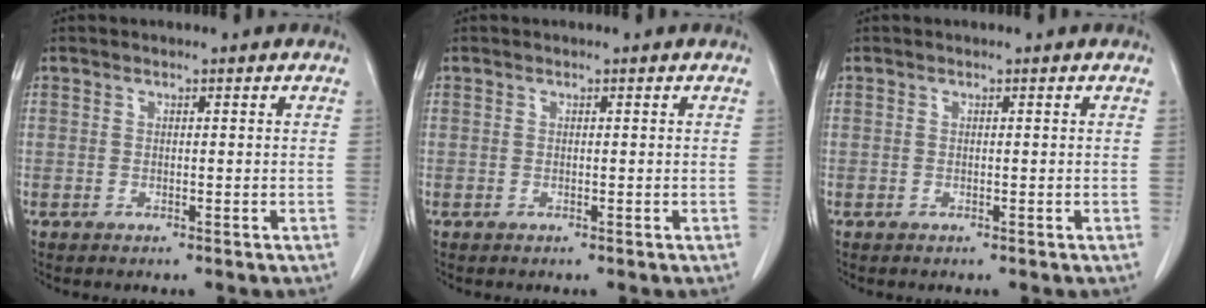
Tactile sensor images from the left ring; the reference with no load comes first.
{"total": 0.0}
{"total": 0.0}